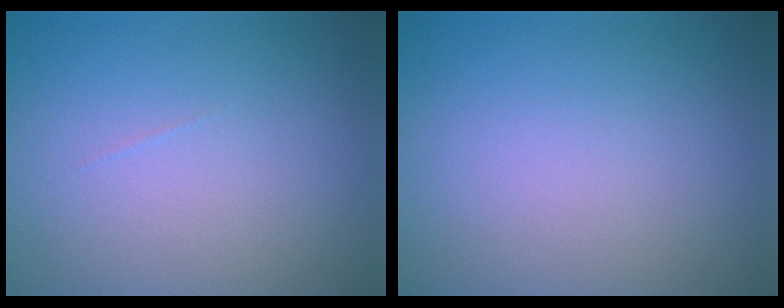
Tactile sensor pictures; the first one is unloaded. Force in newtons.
{"total": 0.0}